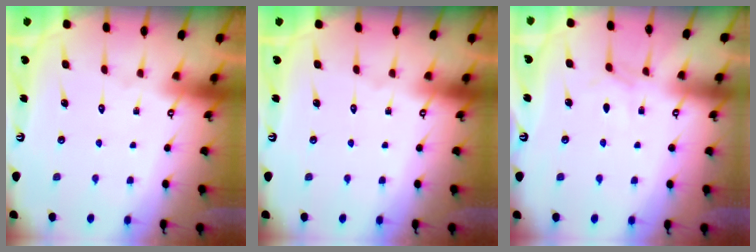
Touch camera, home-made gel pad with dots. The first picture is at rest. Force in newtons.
{"total": 0.0}
{"total": 3.0, "press": 2.9, "slide": 0.4}